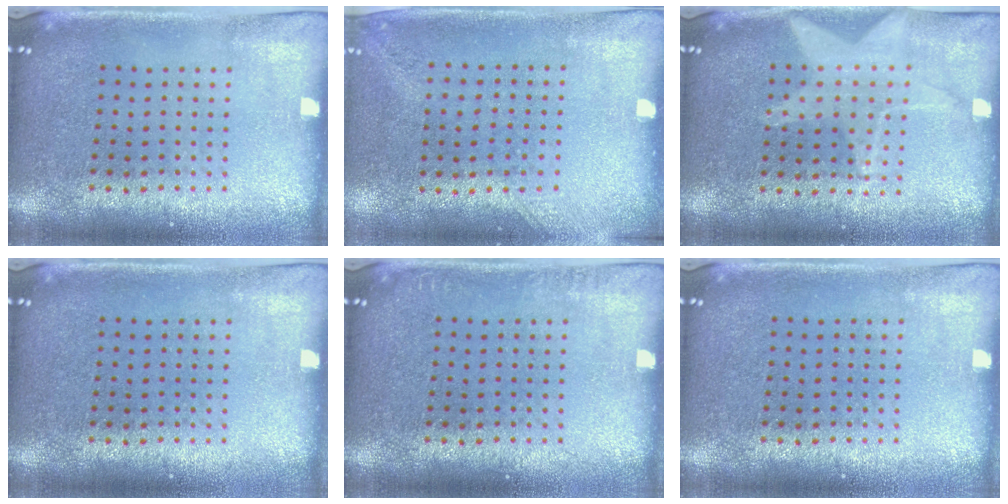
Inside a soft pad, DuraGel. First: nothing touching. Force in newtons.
{"total": 1.4, "press": 1.1, "slide": 0.9}
{"total": 0.9, "press": 0.9, "slide": 0.0}
{"total": 0.0}
{"total": 0.5, "press": 0.5, "slide": 0.0}
{"total": 0.0}